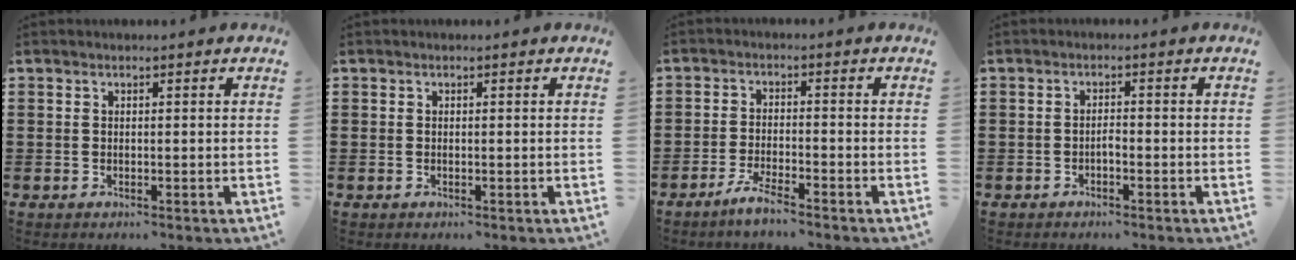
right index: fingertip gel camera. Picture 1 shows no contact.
{"total": 0.0}
{"total": 3.5, "force": [-3.0, -0.1, 1.8], "torque": [-0.045, -0.004, -0.059]}
{"total": 1.2, "force": [-0.7, 0.3, 0.9], "torque": [-0.021, -0.002, -0.013]}